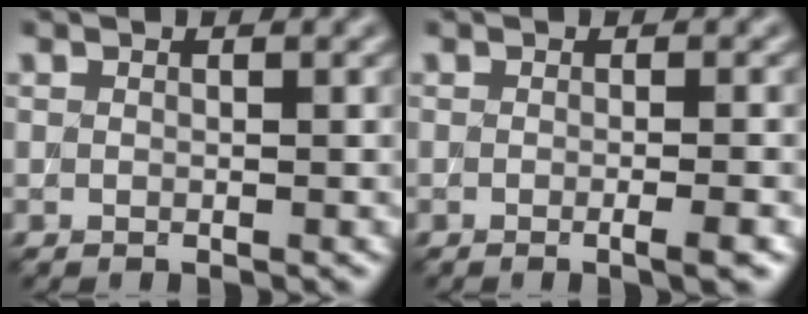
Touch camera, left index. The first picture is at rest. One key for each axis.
{"total": 3.0, "fx": -0.5, "fy": 1.1, "fz": 2.7, "tx": -0.010, "ty": 0.003, "tz": -0.015}